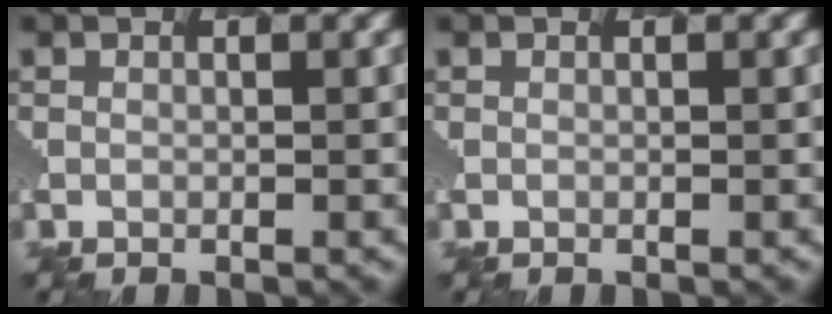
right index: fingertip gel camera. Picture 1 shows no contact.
{"total": 0.0}